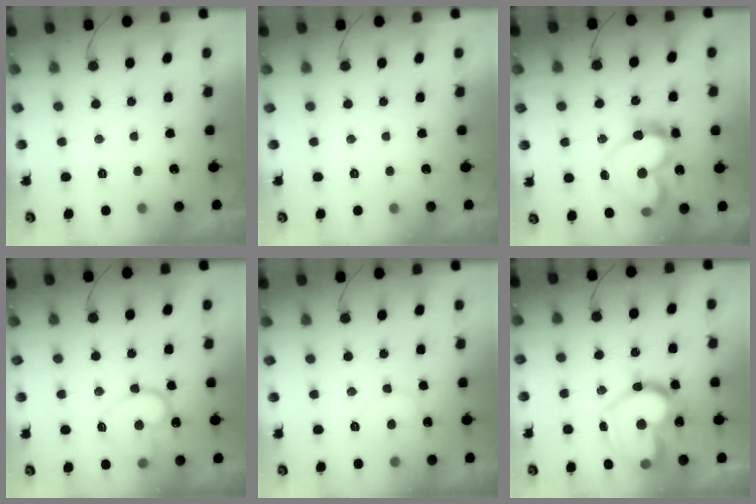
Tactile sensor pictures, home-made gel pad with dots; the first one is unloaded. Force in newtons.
{"total": 0.0}
{"total": 19.1, "press": 19.1, "slide": 1.8}
{"total": 14.5, "press": 14.4, "slide": 1.3}
{"total": 6.9, "press": 6.9, "slide": 0.6}
{"total": 25.5, "press": 25.4, "slide": 2.3}